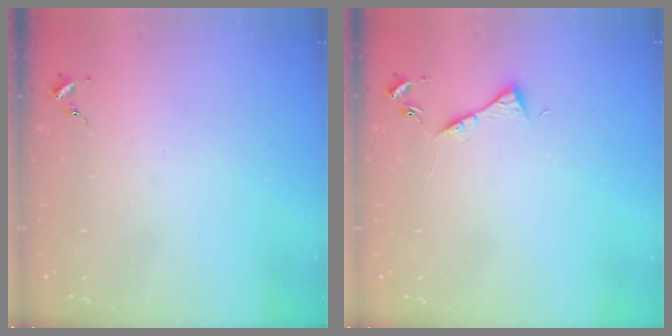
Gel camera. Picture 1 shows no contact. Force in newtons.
{"total": 4.2, "press": 4.1, "slide": 0.5}